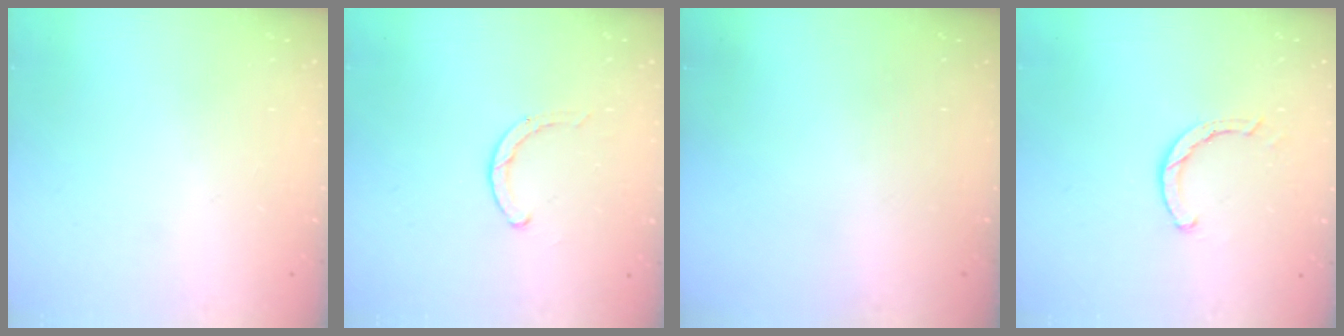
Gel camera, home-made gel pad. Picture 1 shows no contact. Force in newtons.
{"total": 1.9, "press": 1.8, "slide": 0.3}
{"total": 0.0}
{"total": 2.5, "press": 2.5, "slide": 0.1}